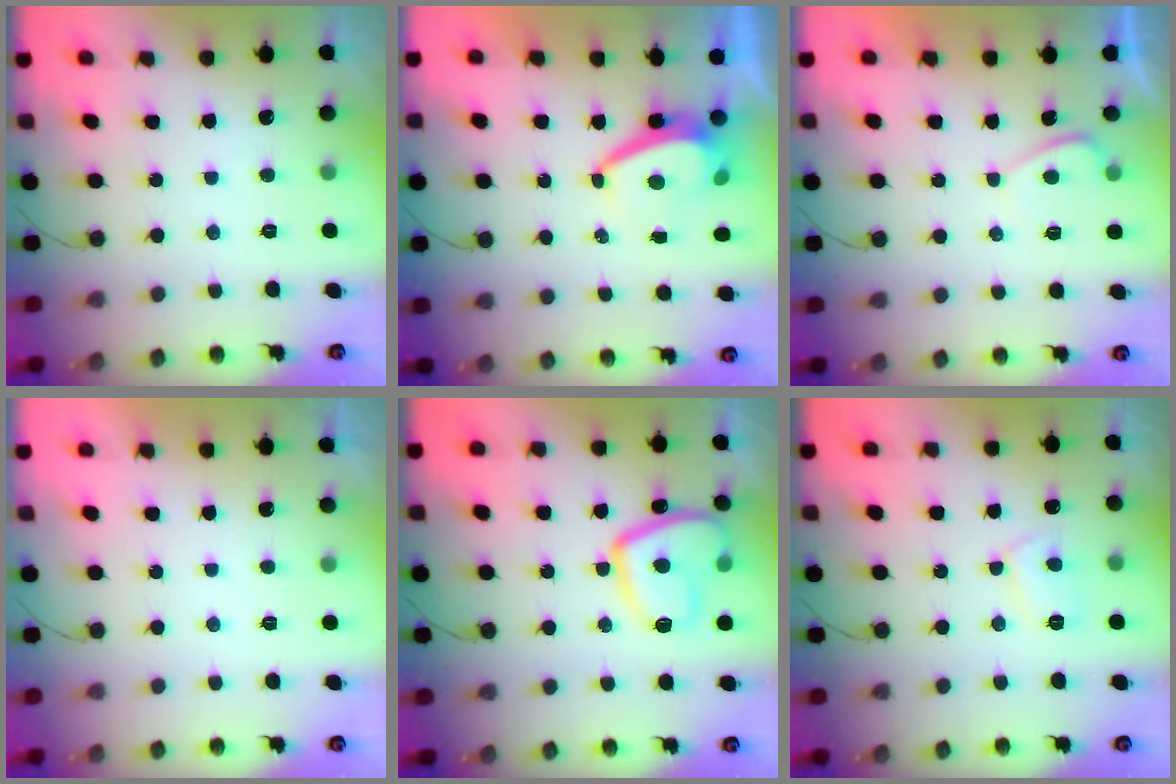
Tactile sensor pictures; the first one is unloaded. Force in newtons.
{"total": 4.3, "press": 4.2, "slide": 0.5}
{"total": 1.0, "press": 0.8, "slide": 0.5}
{"total": 2.3, "press": 2.3, "slide": 0.4}
{"total": 13.3, "press": 13.3, "slide": 1.5}
{"total": 6.0, "press": 5.9, "slide": 0.6}